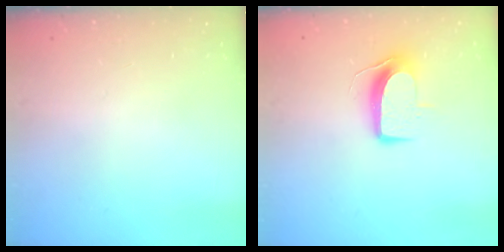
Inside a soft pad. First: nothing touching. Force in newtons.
{"total": 8.8, "press": 8.7, "slide": 0.6}